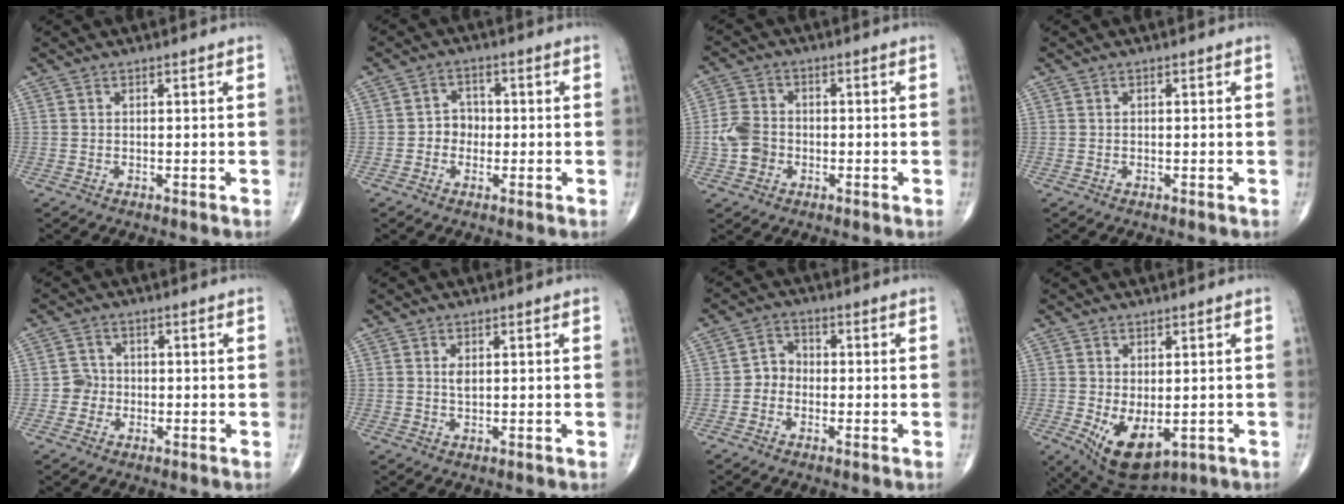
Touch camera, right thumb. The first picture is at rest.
{"total": 3.6, "force": [-0.7, 3.2, 1.6], "torque": [0.001, 0.013, -0.021]}
{"total": 6.1, "force": [-1.4, 4.9, 3.3], "torque": [-0.057, 0.014, -0.032]}
{"total": 0.0}
{"total": 2.9, "force": [-0.8, 2.8, 0.4], "torque": [0.013, 0.010, -0.022]}
{"total": 1.4, "force": [0.4, 0.7, 1.2], "torque": [-0.018, -0.004, 0.008]}
{"total": 3.6, "force": [-1.1, 3.1, 1.6], "torque": [-0.006, 0.015, -0.032]}
{"total": 9.5, "force": [-2.4, 5.2, 7.6], "torque": [-0.112, -0.012, -0.016]}